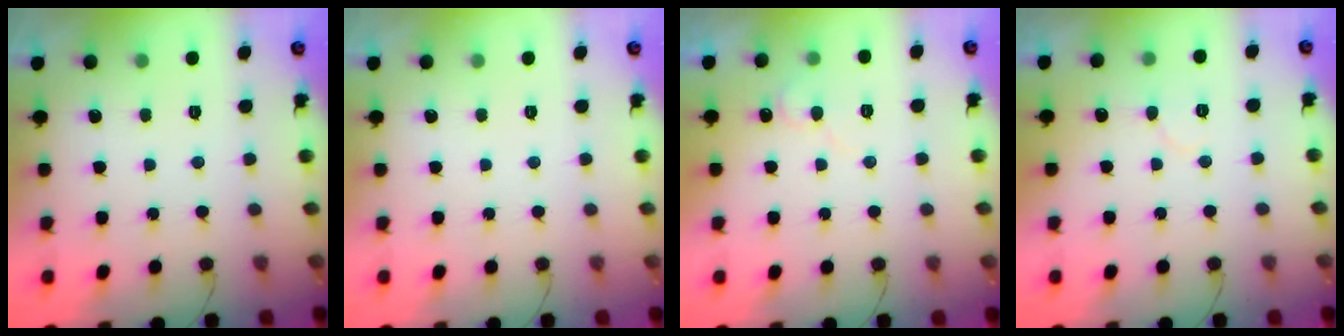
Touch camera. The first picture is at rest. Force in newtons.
{"total": 0.0}
{"total": 4.4, "press": 4.4, "slide": 0.4}
{"total": 4.4, "press": 4.3, "slide": 0.5}